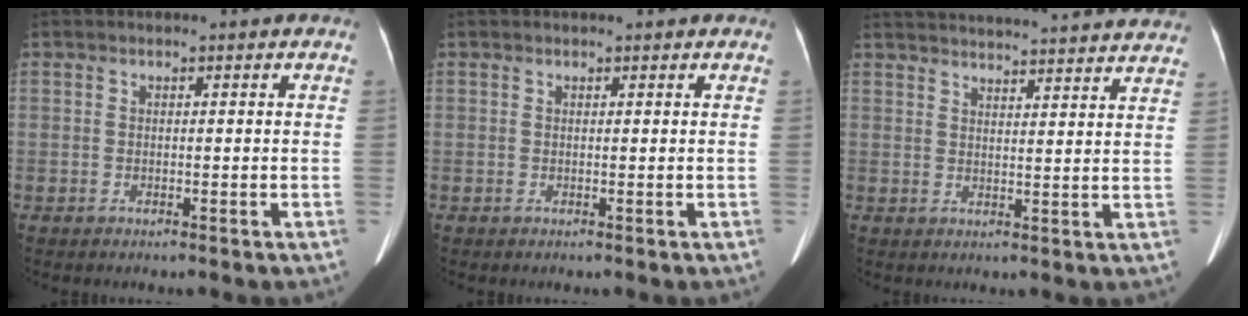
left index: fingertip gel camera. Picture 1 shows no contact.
{"total": 1.6, "force": [1.5, 0.3, 0.5], "torque": [-0.010, 0.016, 0.019]}
{"total": 28.7, "force": [27.3, 2.4, 8.8], "torque": [-0.155, -0.028, 0.336]}